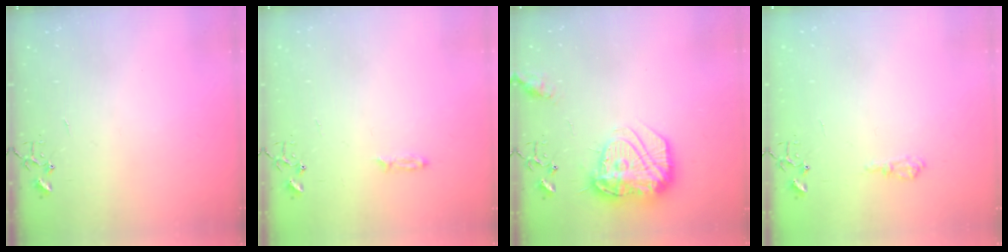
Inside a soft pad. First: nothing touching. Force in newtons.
{"total": 3.2, "press": 3.1, "slide": 0.3}
{"total": 19.3, "press": 19.2, "slide": 1.6}
{"total": 7.1, "press": 7.1, "slide": 0.9}